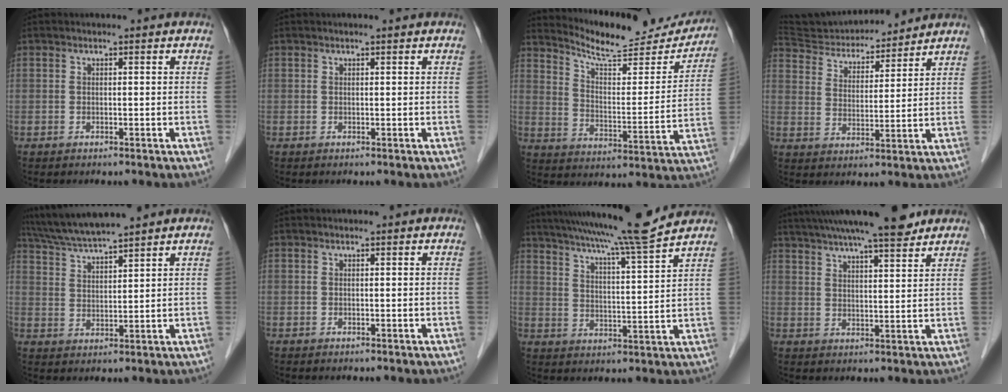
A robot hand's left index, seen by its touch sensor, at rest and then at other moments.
{"total": 0.6, "force": [0.5, 0.0, 0.4], "torque": [-0.007, 0.004, 0.009]}
{"total": 17.6, "force": [16.8, 2.7, 4.3], "torque": [-0.065, -0.032, 0.233]}
{"total": 15.1, "force": [14.3, 3.2, 3.4], "torque": [-0.061, 0.019, 0.240]}
{"total": 9.0, "force": [8.2, -0.5, 3.8], "torque": [-0.073, 0.026, 0.151]}
{"total": 0.0}
{"total": 15.5, "force": [13.7, -1.7, 7.1], "torque": [-0.124, -0.014, 0.199]}
{"total": 14.9, "force": [12.7, 1.4, 7.8], "torque": [-0.133, 0.023, 0.189]}